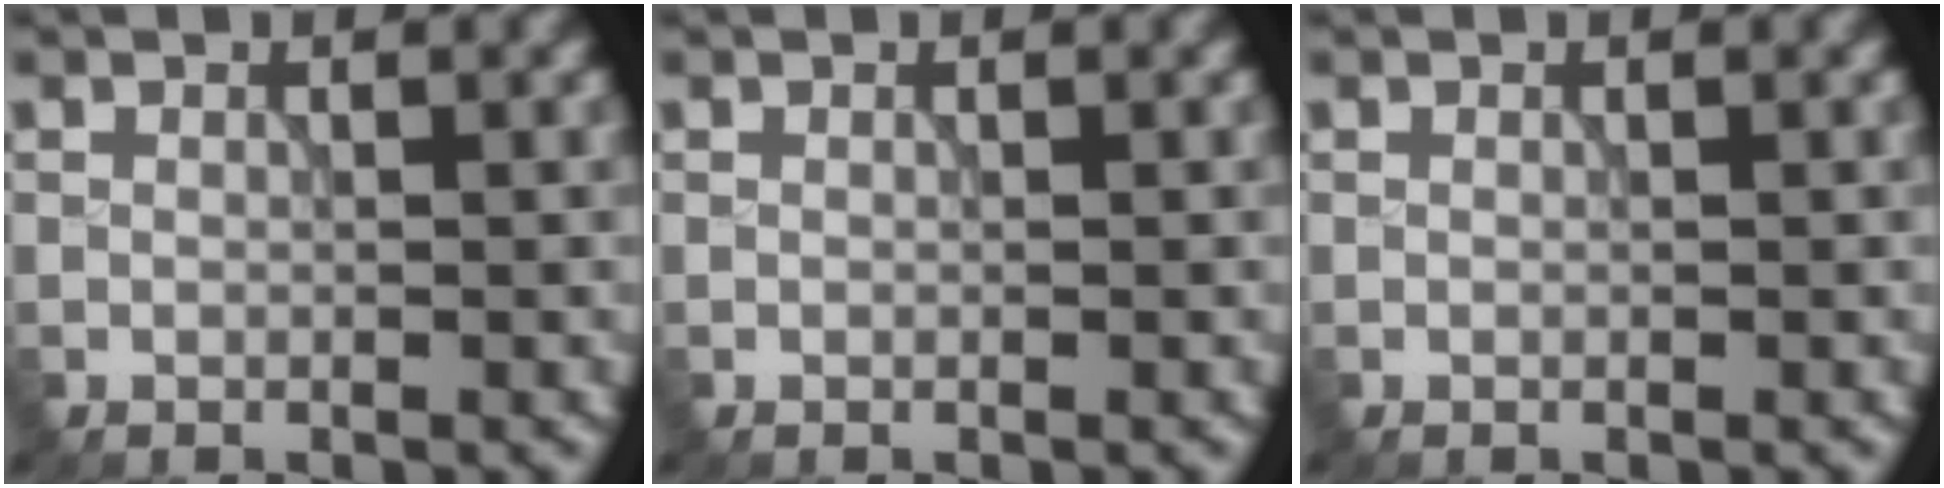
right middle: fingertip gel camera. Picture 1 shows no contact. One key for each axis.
{"total": 0.0}
{"total": 0.0}